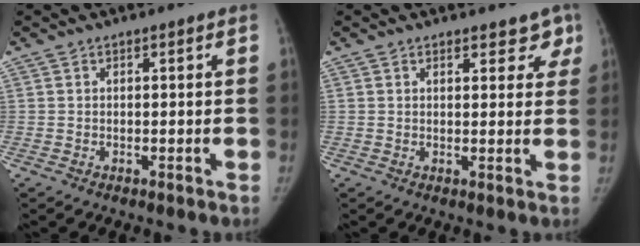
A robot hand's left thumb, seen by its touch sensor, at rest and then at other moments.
{"total": 5.1, "force": [4.0, 2.5, 1.9], "torque": [0.017, -0.016, 0.042]}